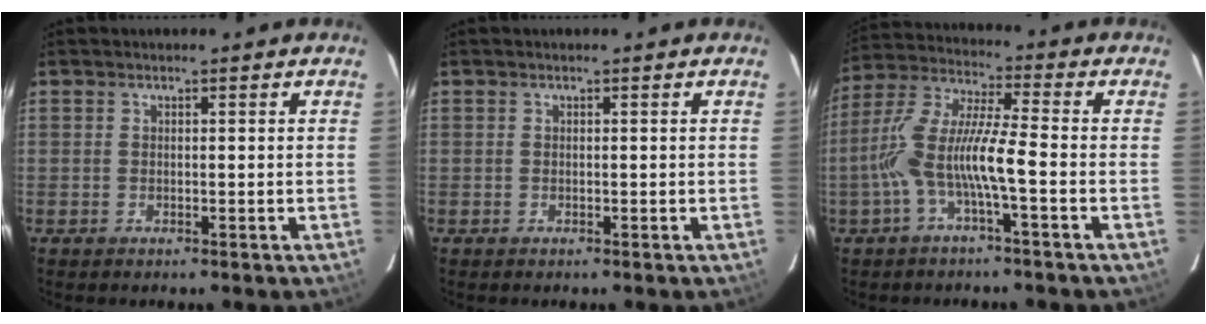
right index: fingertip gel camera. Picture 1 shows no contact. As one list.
[{"total": 0.0}, {"total": 10.6, "force": [-3.4, 1.0, 9.9], "torque": [-0.212, 0.008, -0.065]}]